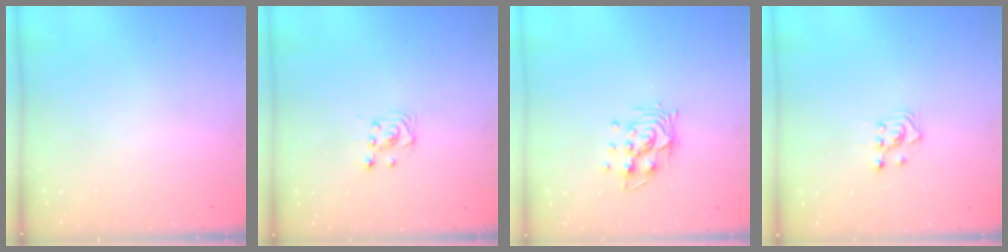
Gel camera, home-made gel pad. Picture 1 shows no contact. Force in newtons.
{"total": 2.9, "press": 2.9, "slide": 0.4}
{"total": 8.9, "press": 8.9, "slide": 0.7}
{"total": 2.4, "press": 2.2, "slide": 0.8}